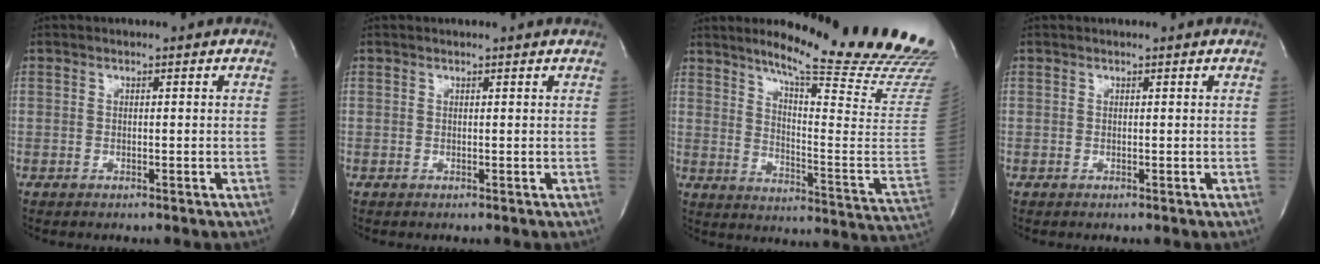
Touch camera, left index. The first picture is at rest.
{"total": 1.6, "force": [1.6, -0.2, 0.3], "torque": [-0.013, 0.003, 0.016]}
{"total": 24.9, "force": [21.0, -0.4, 13.4], "torque": [-0.196, -0.118, 0.268]}
{"total": 1.0, "force": [1.0, -0.1, 0.2], "torque": [-0.008, 0.004, 0.011]}